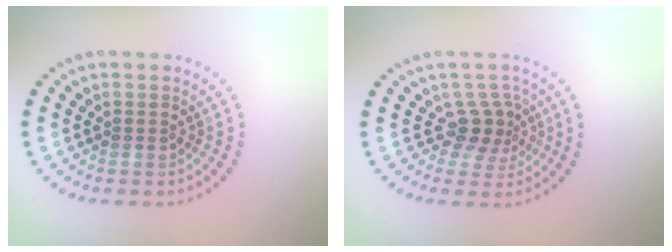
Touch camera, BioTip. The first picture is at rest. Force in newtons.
{"total": 2.6, "press": 1.8, "slide": 1.8}